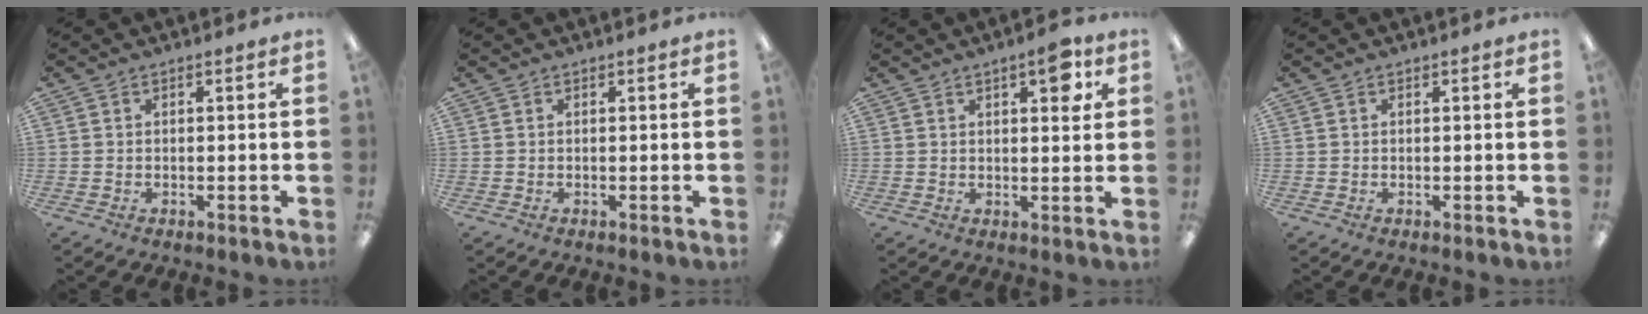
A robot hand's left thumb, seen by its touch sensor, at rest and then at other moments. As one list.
[{"total": 0.0}, {"total": 6.1, "force": [3.2, 2.1, 4.8], "torque": [-0.052, -0.015, 0.045]}, {"total": 0.0}]